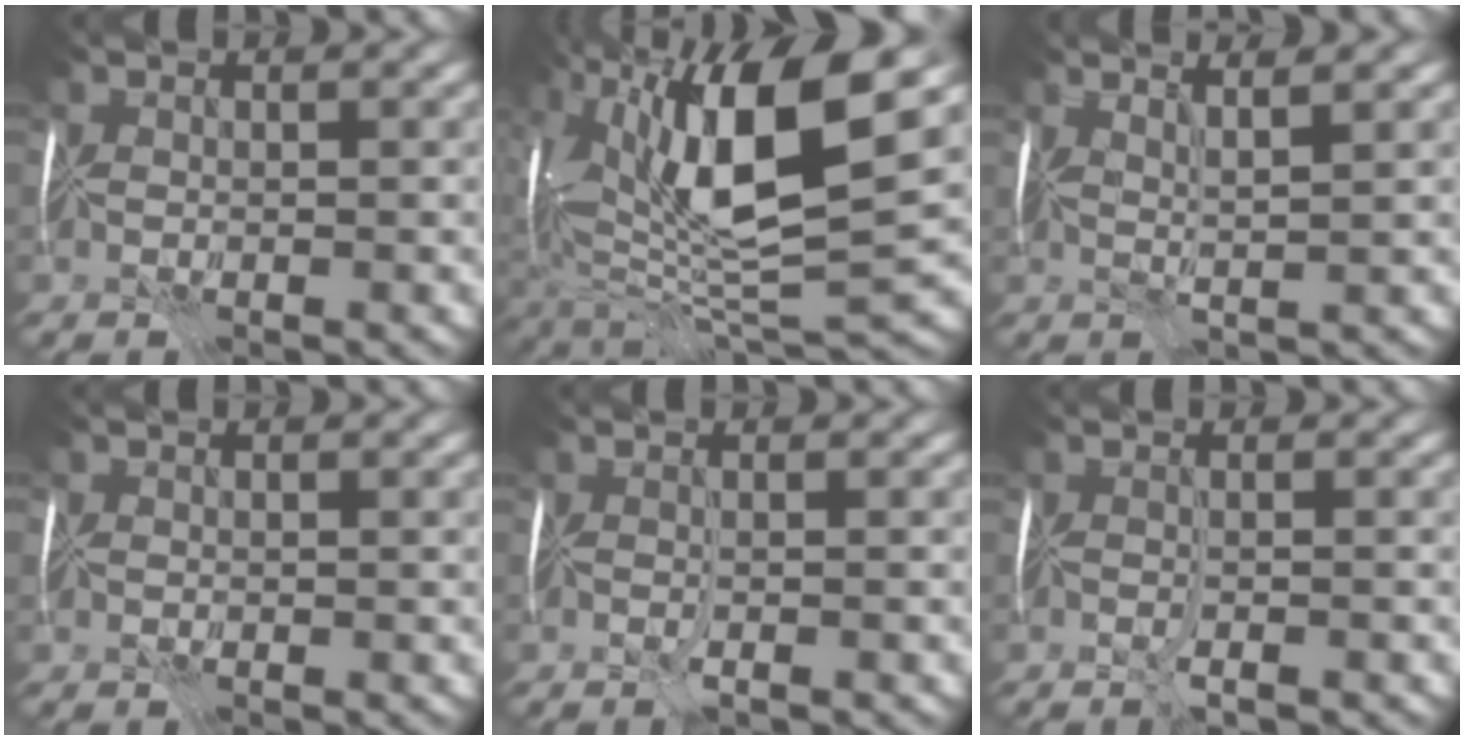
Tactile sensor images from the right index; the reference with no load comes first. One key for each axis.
{"total": 13.7, "fx": 4.2, "fy": 4.1, "fz": 12.4, "tx": -0.234, "ty": 0.006, "tz": 0.075}
{"total": 2.0, "fx": 1.4, "fy": -0.5, "fz": 1.4, "tx": -0.019, "ty": 0.002, "tz": 0.019}
{"total": 1.0, "fx": -0.2, "fy": 0.9, "fz": 0.3, "tx": 0.006, "ty": 0.006, "tz": -0.005}
{"total": 0.9, "fx": -0.7, "fy": -0.4, "fz": 0.4, "tx": -0.008, "ty": -0.005, "tz": -0.013}
{"total": 1.2, "fx": -1.0, "fy": -0.4, "fz": 0.6, "tx": -0.012, "ty": -0.005, "tz": -0.021}